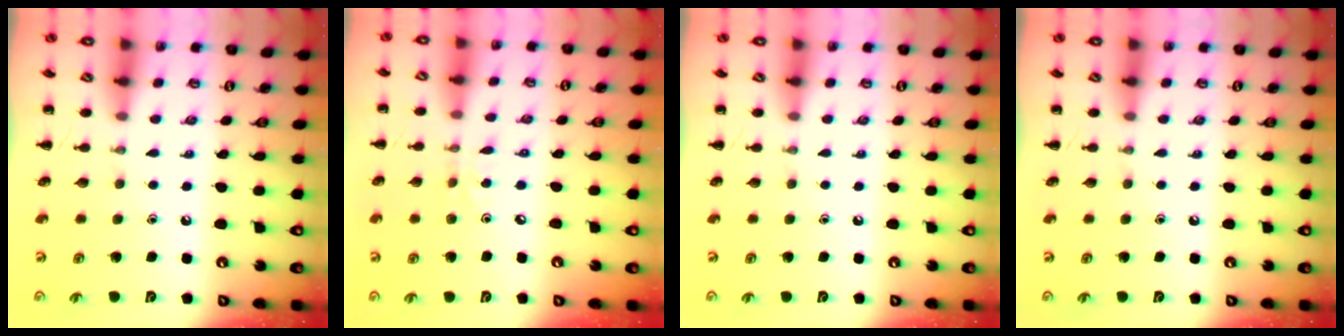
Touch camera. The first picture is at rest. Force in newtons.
{"total": 2.6, "press": 2.5, "slide": 0.8}
{"total": 0.0}
{"total": 0.0}